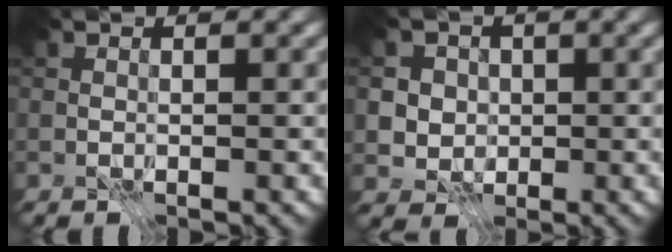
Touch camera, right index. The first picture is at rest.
{"total": 4.3, "force": [0.6, 4.0, 1.4], "torque": [-0.016, 0.009, 0.003]}